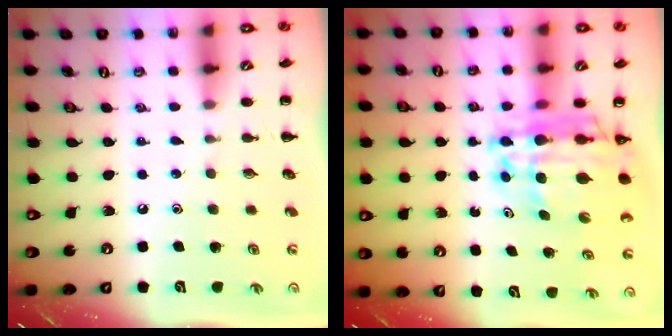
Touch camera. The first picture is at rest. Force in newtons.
{"total": 15.2, "press": 14.6, "slide": 4.2}